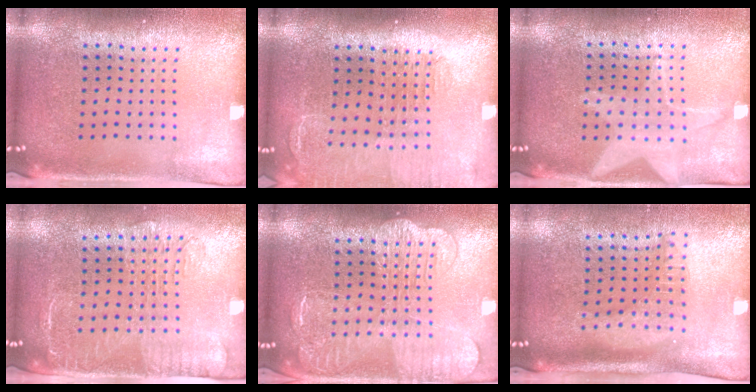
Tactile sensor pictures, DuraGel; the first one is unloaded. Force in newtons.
{"total": 1.5, "press": 1.4, "slide": 0.2}
{"total": 1.6, "press": 1.5, "slide": 0.6}
{"total": 1.8, "press": 1.5, "slide": 0.9}
{"total": 3.9, "press": 3.9, "slide": 0.6}
{"total": 1.9, "press": 1.6, "slide": 1.1}